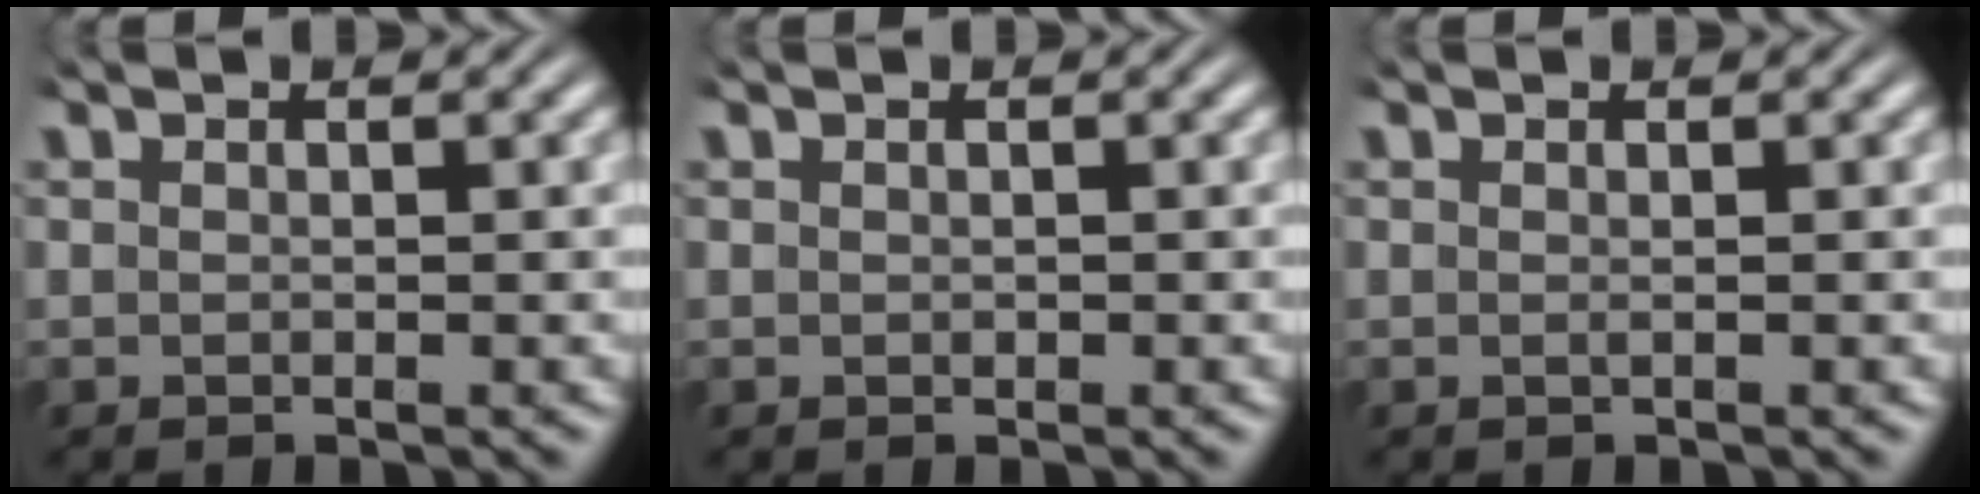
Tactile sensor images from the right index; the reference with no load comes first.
{"total": 0.0}
{"total": 0.0}